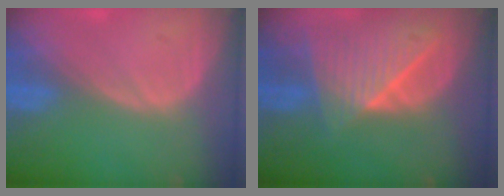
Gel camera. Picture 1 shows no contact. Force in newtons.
{"total": 8.8, "press": 7.8, "slide": 4.0}